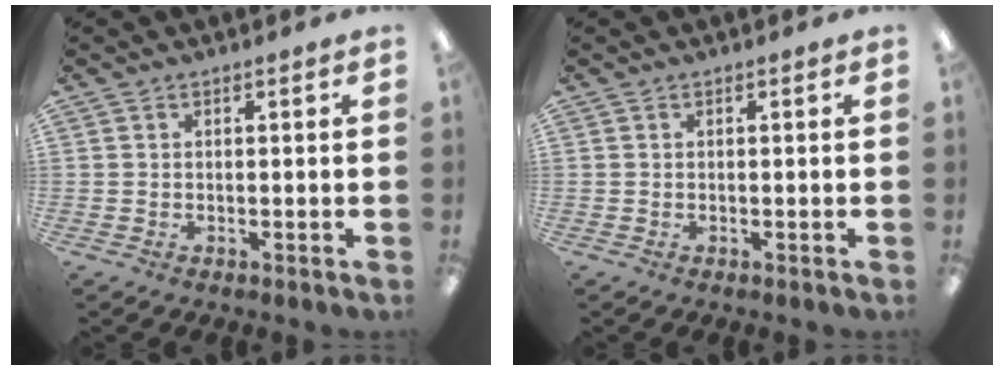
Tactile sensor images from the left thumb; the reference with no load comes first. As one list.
[{"total": 0.0}]